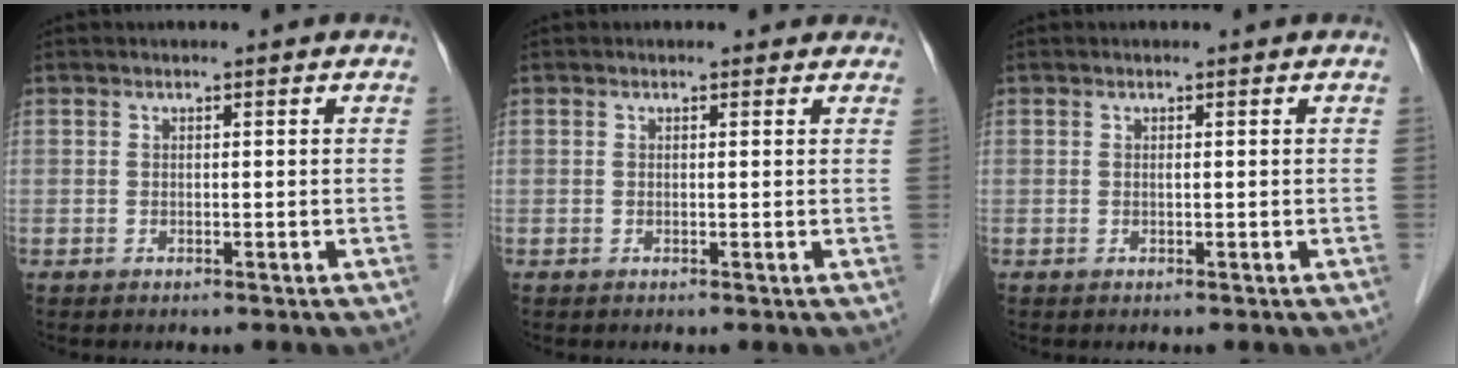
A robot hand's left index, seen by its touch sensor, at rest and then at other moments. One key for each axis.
{"total": 1.1, "fx": 0.9, "fy": 0.7, "fz": 0.2, "tx": -0.002, "ty": 0.000, "tz": -0.001}
{"total": 0.0}